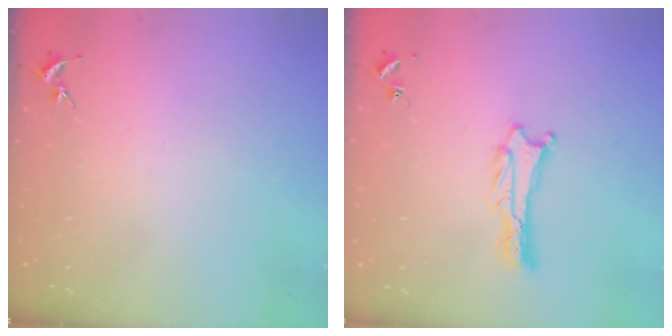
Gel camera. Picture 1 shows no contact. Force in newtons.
{"total": 1.3, "press": 1.3, "slide": 0.0}